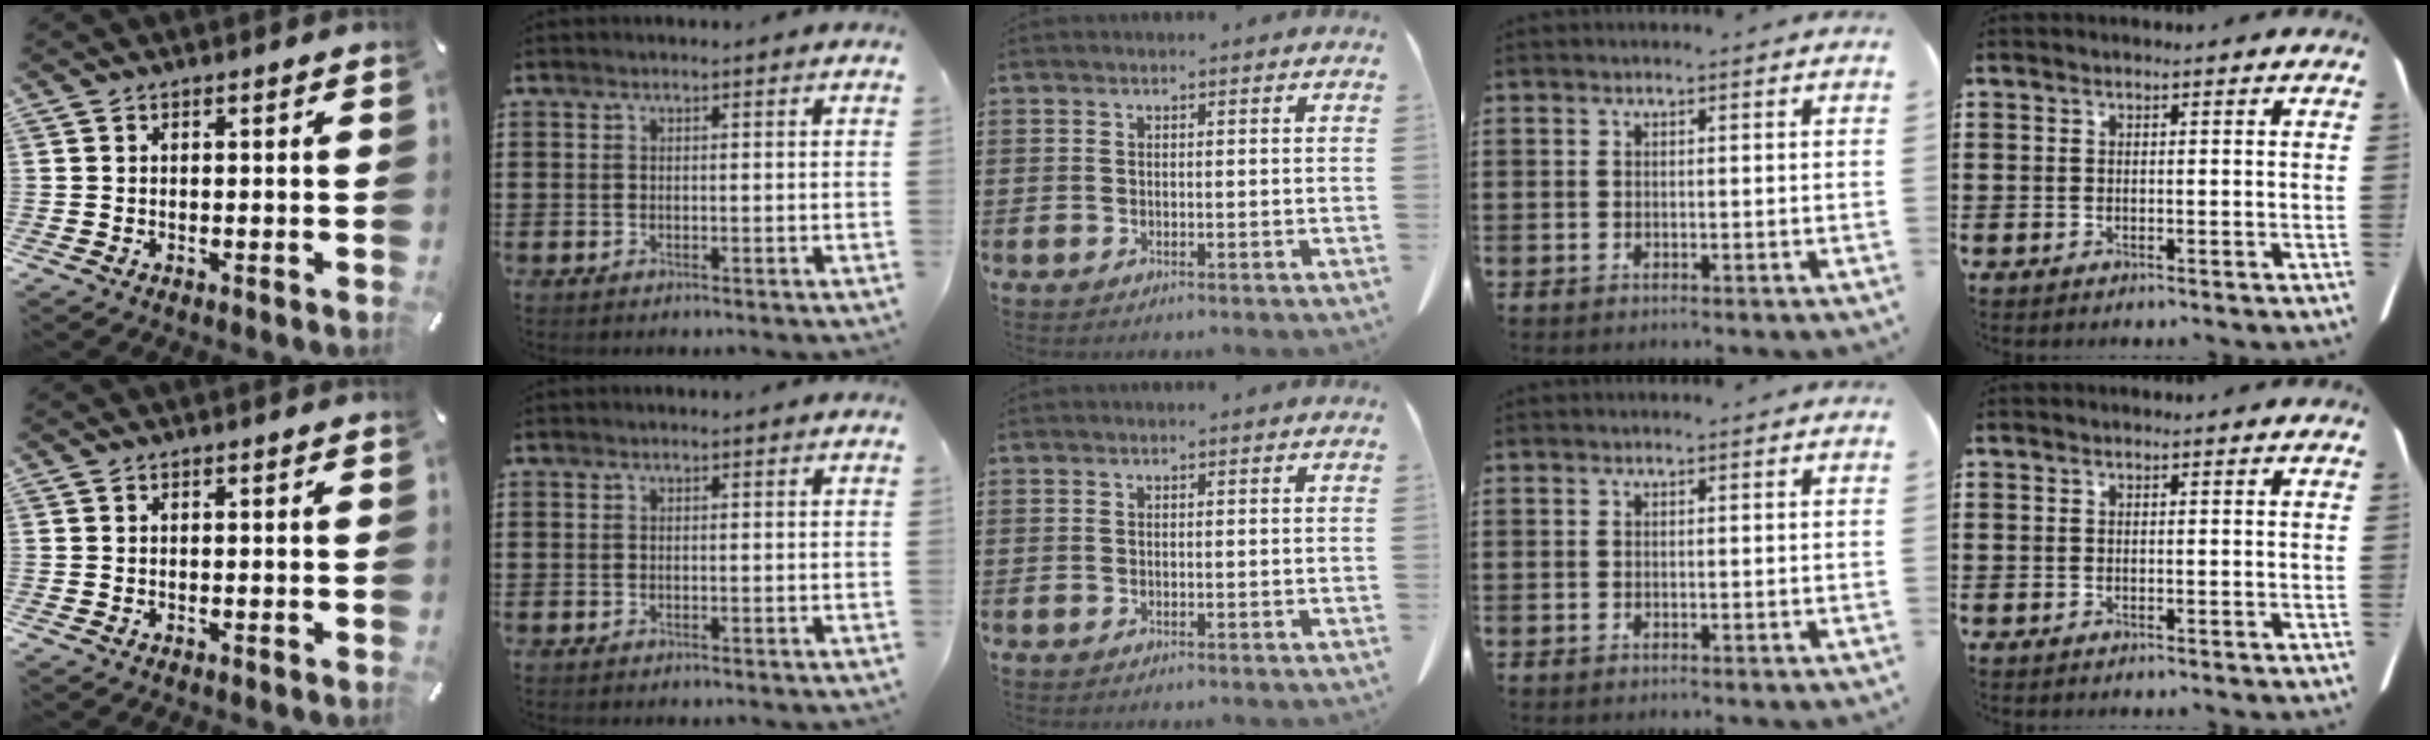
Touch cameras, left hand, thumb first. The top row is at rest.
{}